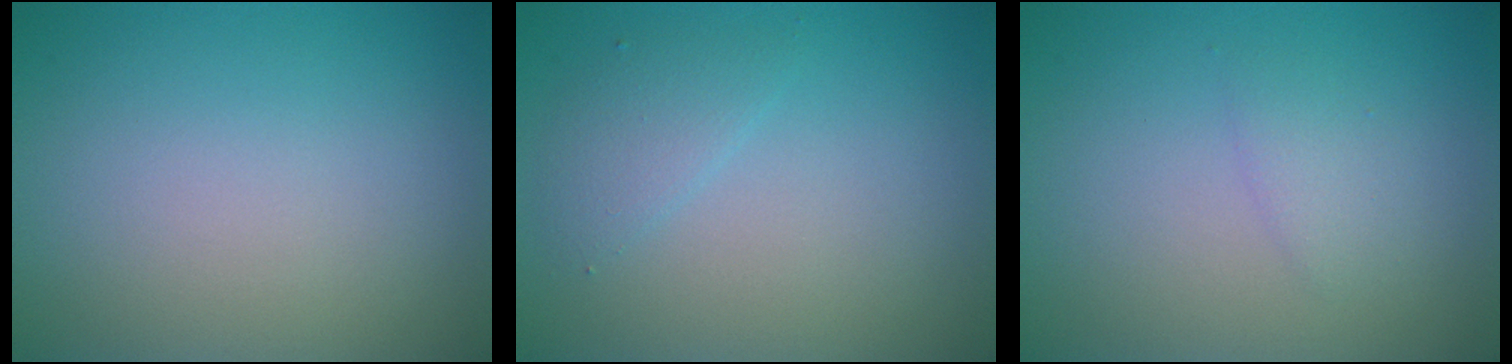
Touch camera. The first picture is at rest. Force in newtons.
{"total": 1.6, "press": 1.6, "slide": 0.3}
{"total": 1.2, "press": 1.2, "slide": 0.1}